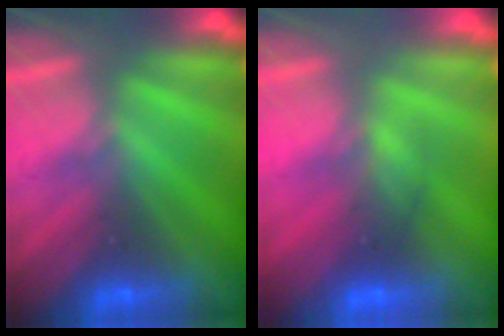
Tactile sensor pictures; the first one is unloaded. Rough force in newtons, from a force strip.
{"total": 2.9}